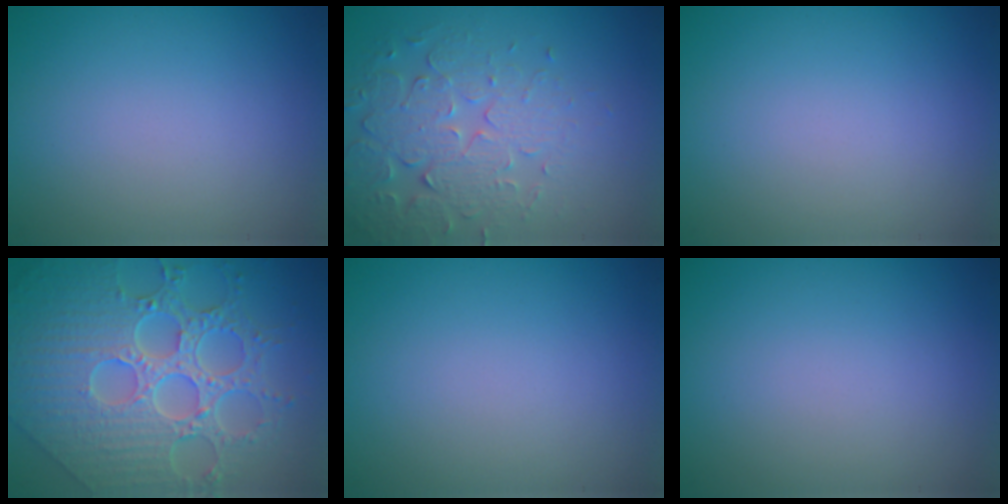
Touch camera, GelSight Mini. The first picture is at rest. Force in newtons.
{"total": 4.5, "press": 4.1, "slide": 1.9}
{"total": 0.0}
{"total": 9.8, "press": 7.2, "slide": 6.6}
{"total": 0.0}
{"total": 0.0}